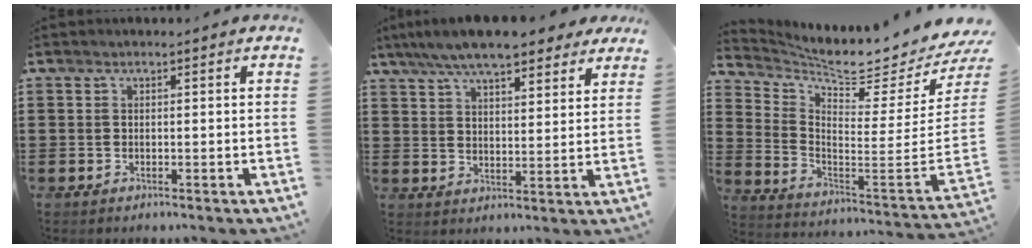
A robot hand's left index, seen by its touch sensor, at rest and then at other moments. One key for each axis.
{"total": 8.2, "fx": 7.1, "fy": 1.6, "fz": 3.7, "tx": -0.096, "ty": -0.013, "tz": 0.130}
{"total": 6.5, "fx": 5.9, "fy": -0.2, "fz": 2.6, "tx": -0.073, "ty": -0.077, "tz": 0.086}